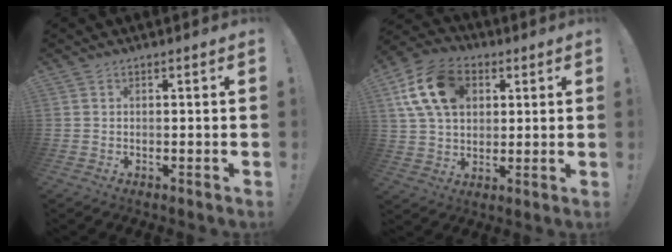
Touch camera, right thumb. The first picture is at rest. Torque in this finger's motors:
{"motor_torque": [0.43, 0.53, 1.21, 0.27, 0.12]}